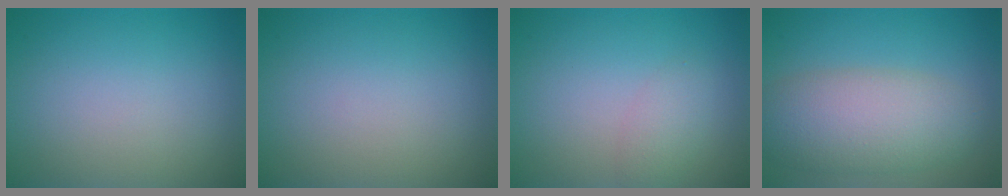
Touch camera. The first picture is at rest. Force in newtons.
{"total": 0.0}
{"total": 1.6, "press": 1.6, "slide": 0.1}
{"total": 6.6, "press": 6.6, "slide": 0.4}